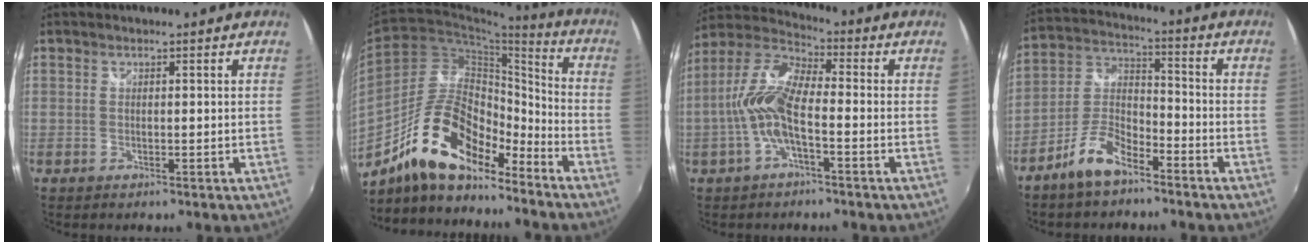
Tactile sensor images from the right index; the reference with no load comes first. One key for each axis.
{"total": 17.6, "fx": -13.0, "fy": 6.6, "fz": 10.0, "tx": -0.192, "ty": 0.011, "tz": -0.238}
{"total": 10.8, "fx": -2.5, "fy": 3.6, "fz": 9.8, "tx": -0.216, "ty": 0.011, "tz": -0.052}
{"total": 9.4, "fx": -6.6, "fy": 3.6, "fz": 5.7, "tx": -0.130, "ty": 0.014, "tz": -0.126}